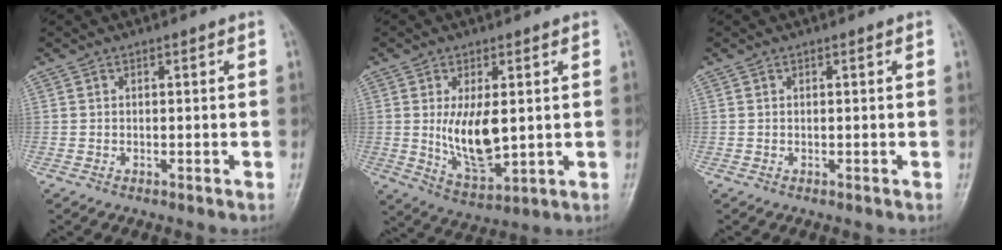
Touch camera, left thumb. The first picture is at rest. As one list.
[{"total": 9.7, "force": [0.7, 4.6, 8.5], "torque": [-0.138, -0.025, 0.028]}, {"total": 0.0}]